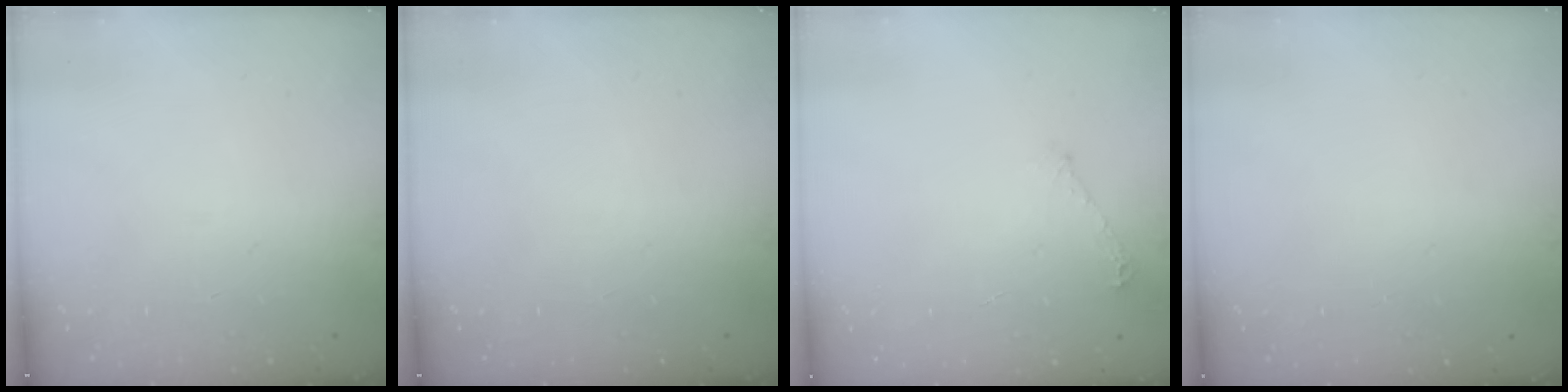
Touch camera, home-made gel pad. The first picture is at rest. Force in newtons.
{"total": 0.0}
{"total": 4.9, "press": 4.9, "slide": 0.5}
{"total": 0.0}